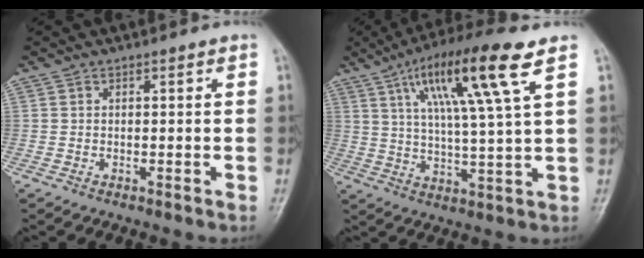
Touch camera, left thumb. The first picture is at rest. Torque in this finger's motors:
{"motor_torque": [0.48, 0.76, 1.65, -1.10, 0.36]}